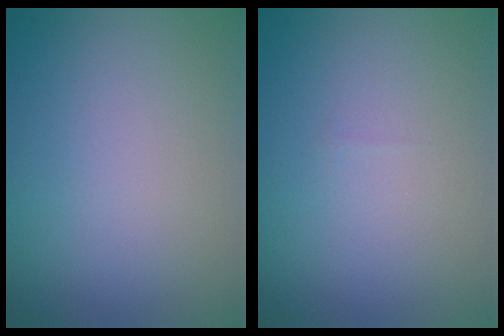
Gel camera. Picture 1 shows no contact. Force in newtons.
{"total": 0.0}